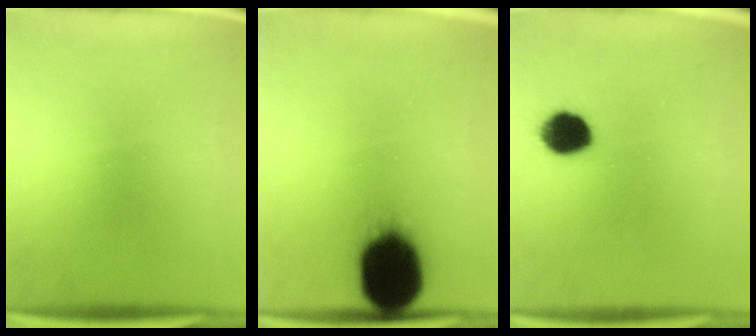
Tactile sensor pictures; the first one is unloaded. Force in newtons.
{"total": 17.1}
{"total": 8.0}